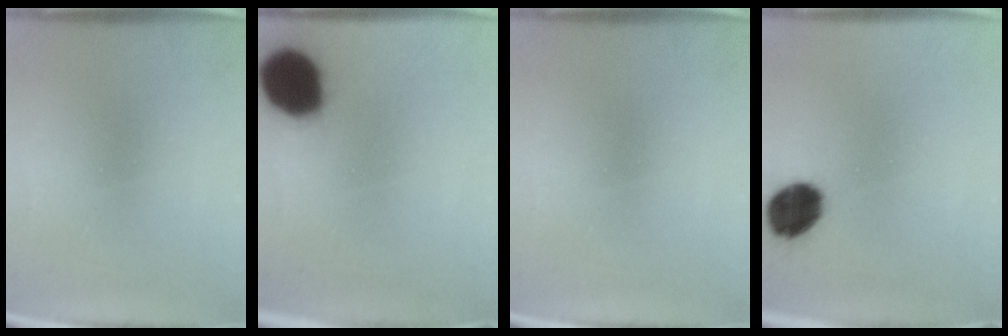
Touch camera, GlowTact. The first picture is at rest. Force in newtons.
{"total": 17.8}
{"total": 0.0}
{"total": 11.7}